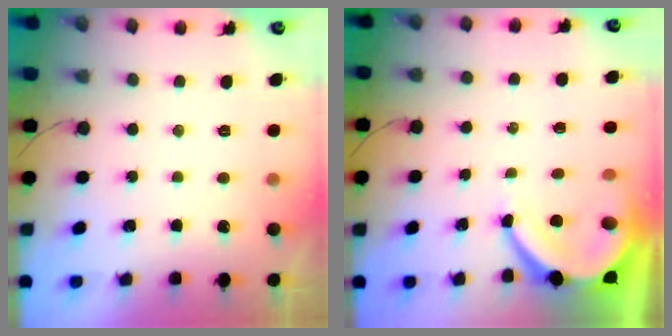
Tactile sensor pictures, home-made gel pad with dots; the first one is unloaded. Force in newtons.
{"total": 7.3, "press": 7.3, "slide": 0.5}